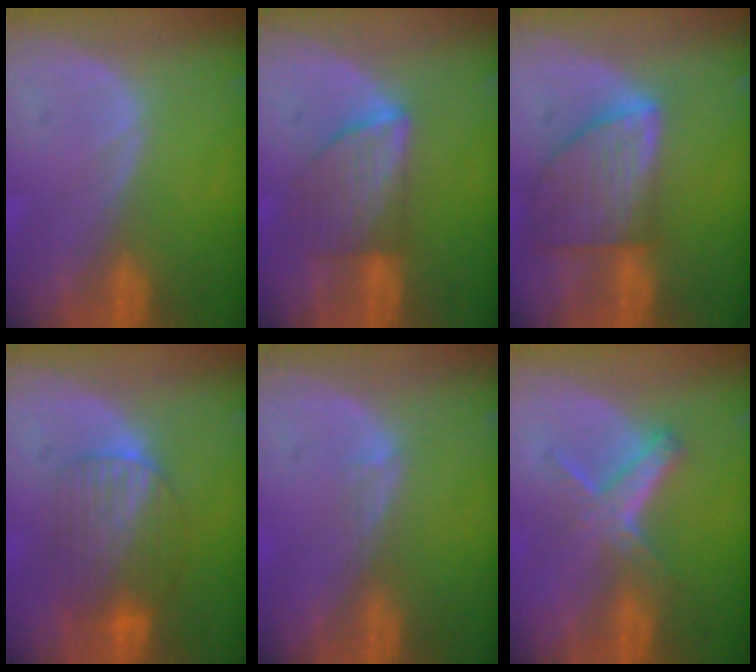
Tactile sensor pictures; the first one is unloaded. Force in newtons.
{"total": 5.9, "press": 5.7, "slide": 1.5}
{"total": 8.3, "press": 7.5, "slide": 3.5}
{"total": 6.9, "press": 6.8, "slide": 1.3}
{"total": 1.5, "press": 1.0, "slide": 1.0}
{"total": 5.9, "press": 5.1, "slide": 3.0}